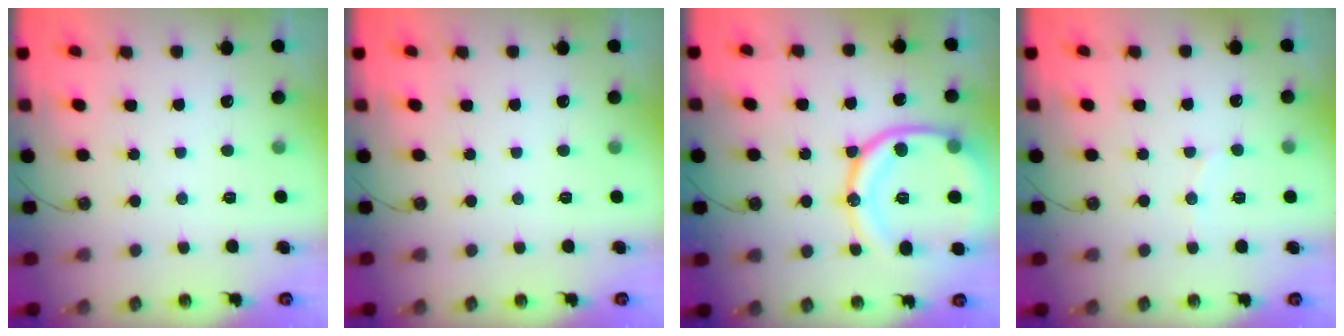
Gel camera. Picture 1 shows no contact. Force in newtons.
{"total": 0.0}
{"total": 20.3, "press": 20.2, "slide": 2.3}
{"total": 5.9, "press": 5.9, "slide": 0.4}